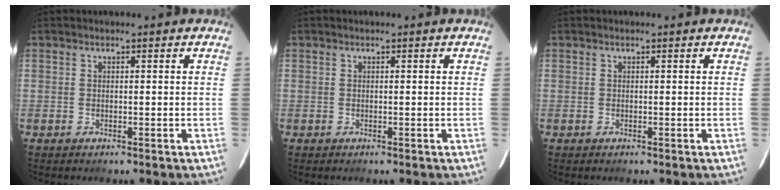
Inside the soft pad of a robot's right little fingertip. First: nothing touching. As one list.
[{"total": 0.0}, {"total": 0.0}]